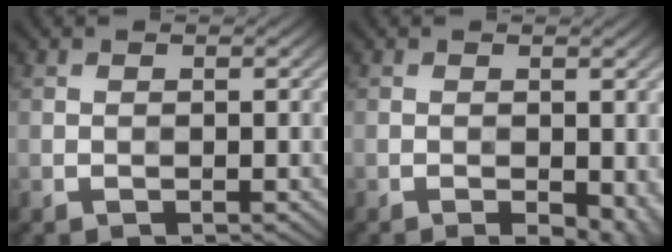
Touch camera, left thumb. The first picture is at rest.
{"total": 4.1, "force": [-1.7, 1.9, 3.2], "torque": [-0.042, -0.012, -0.015]}